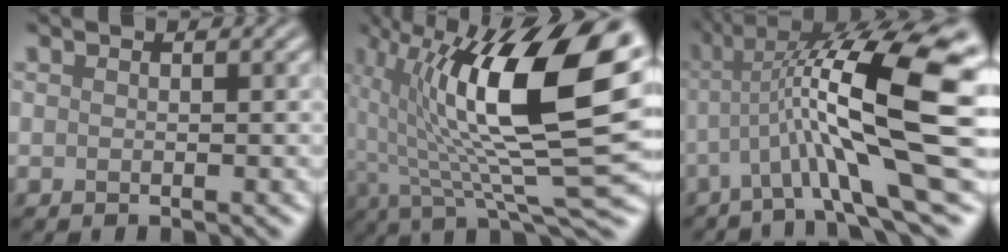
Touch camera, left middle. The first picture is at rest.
{"total": 15.8, "force": [3.3, 4.9, 14.6], "torque": [-0.248, 0.002, 0.053]}
{"total": 12.4, "force": [-0.8, 2.2, 12.2], "torque": [-0.202, 0.027, -0.012]}